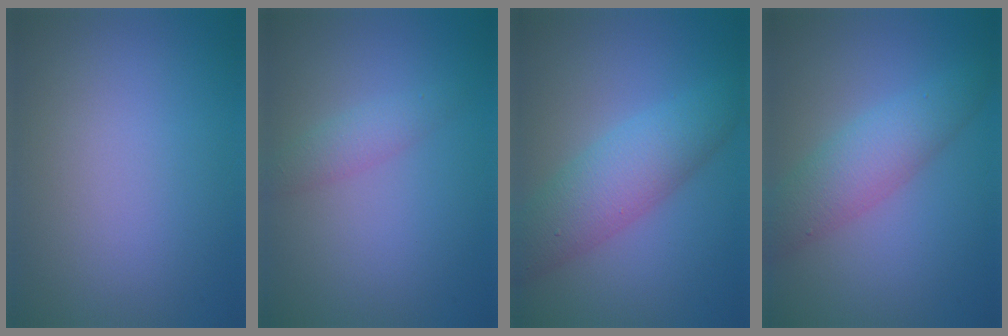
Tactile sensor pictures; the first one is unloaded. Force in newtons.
{"total": 1.7, "press": 1.7, "slide": 0.1}
{"total": 5.3, "press": 5.3, "slide": 0.0}
{"total": 4.3, "press": 4.3, "slide": 0.1}